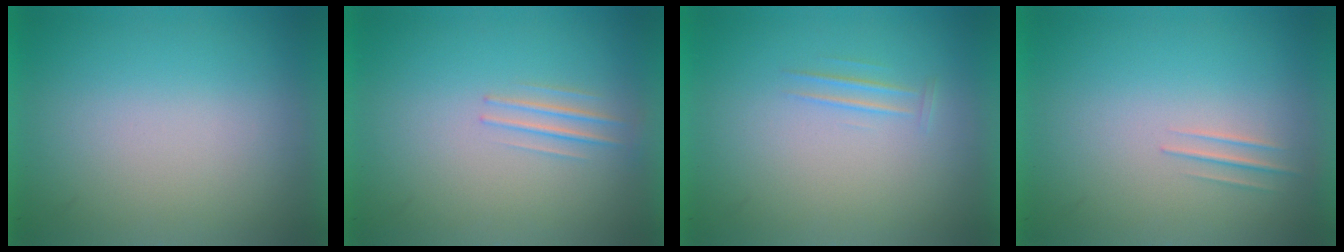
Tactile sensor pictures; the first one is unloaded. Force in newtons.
{"total": 1.3}
{"total": 1.1}
{"total": 1.0}